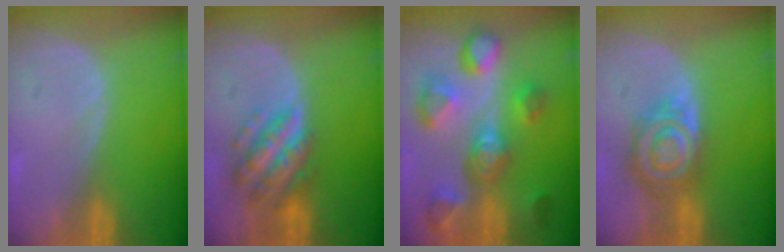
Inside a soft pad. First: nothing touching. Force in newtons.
{"total": 7.5, "press": 7.5, "slide": 0.4}
{"total": 11.1, "press": 10.1, "slide": 4.7}
{"total": 8.1, "press": 7.0, "slide": 3.9}